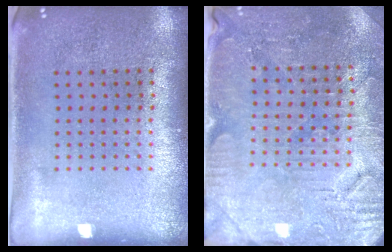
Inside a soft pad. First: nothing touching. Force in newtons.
{"total": 3.3, "press": 3.2, "slide": 0.3}